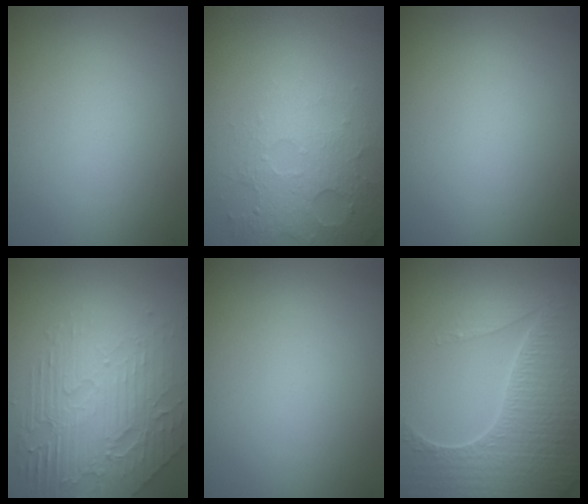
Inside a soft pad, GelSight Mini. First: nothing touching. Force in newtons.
{"total": 5.0, "press": 3.3, "slide": 3.8}
{"total": 0.0}
{"total": 7.1, "press": 5.1, "slide": 5.0}
{"total": 0.0}
{"total": 7.8, "press": 5.7, "slide": 5.3}